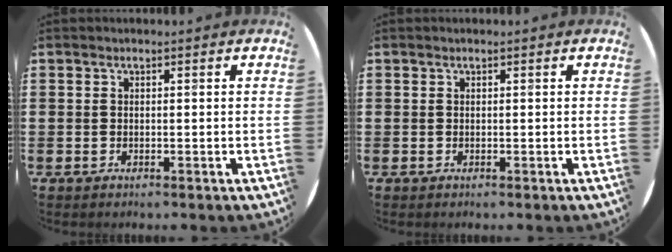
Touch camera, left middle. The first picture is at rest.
{"total": 0.0}